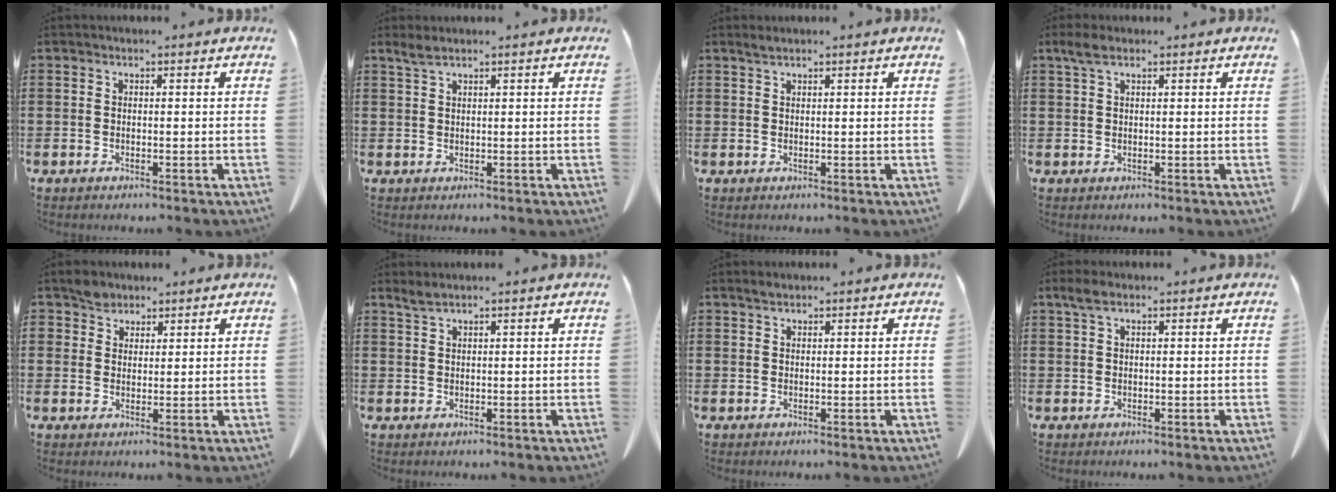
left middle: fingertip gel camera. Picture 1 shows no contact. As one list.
[{"total": 1.9, "force": [1.4, 0.2, 1.2], "torque": [-0.028, 0.001, 0.026]}, {"total": 1.0, "force": [0.8, 0.1, 0.6], "torque": [-0.014, 0.001, 0.015]}, {"total": 2.4, "force": [1.3, 0.9, 1.9], "torque": [-0.041, 0.006, 0.022]}, {"total": 3.1, "force": [2.5, 1.7, 0.3], "torque": [-0.008, 0.003, 0.048]}, {"total": 1.7, "force": [1.4, 0.2, 1.0], "torque": [-0.023, 0.000, 0.025]}, {"total": 1.1, "force": [0.9, 0.4, 0.4], "torque": [-0.010, 0.002, 0.018]}, {"total": 2.2, "force": [1.2, 0.8, 1.6], "torque": [-0.036, 0.006, 0.020]}]